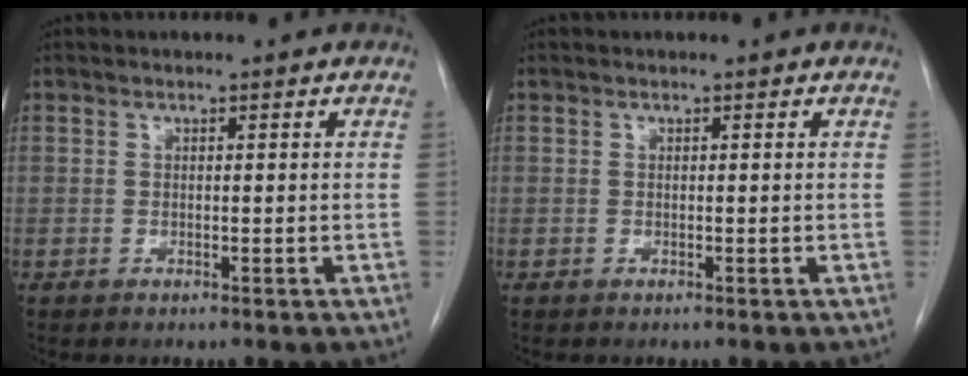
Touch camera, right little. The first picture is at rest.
{"total": 0.0}